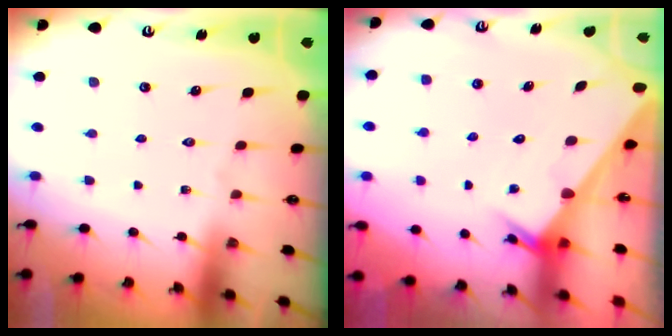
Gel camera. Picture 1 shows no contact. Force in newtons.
{"total": 2.0, "press": 2.0, "slide": 0.1}